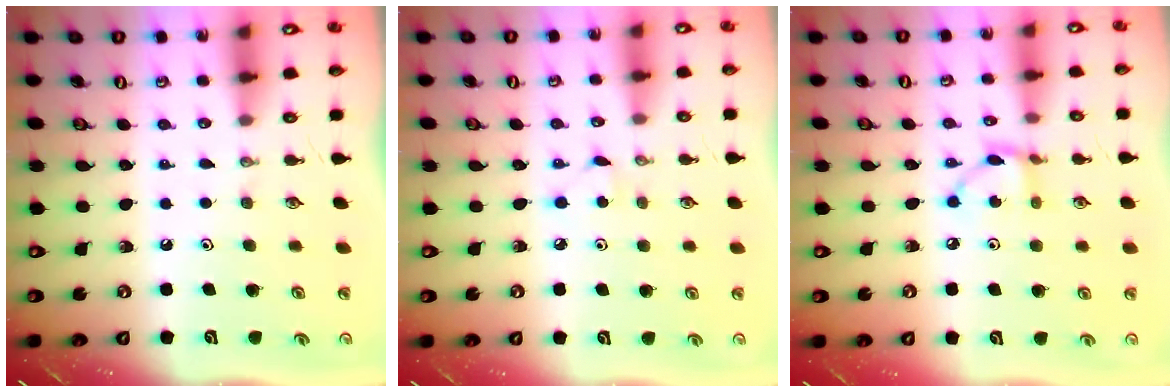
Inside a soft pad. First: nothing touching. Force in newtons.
{"total": 2.9, "press": 2.8, "slide": 0.3}
{"total": 5.3, "press": 5.3, "slide": 0.3}